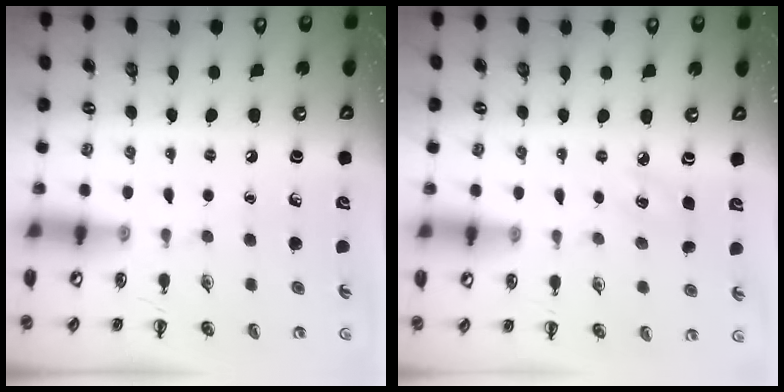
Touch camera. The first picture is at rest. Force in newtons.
{"total": 4.8, "press": 4.6, "slide": 1.3}